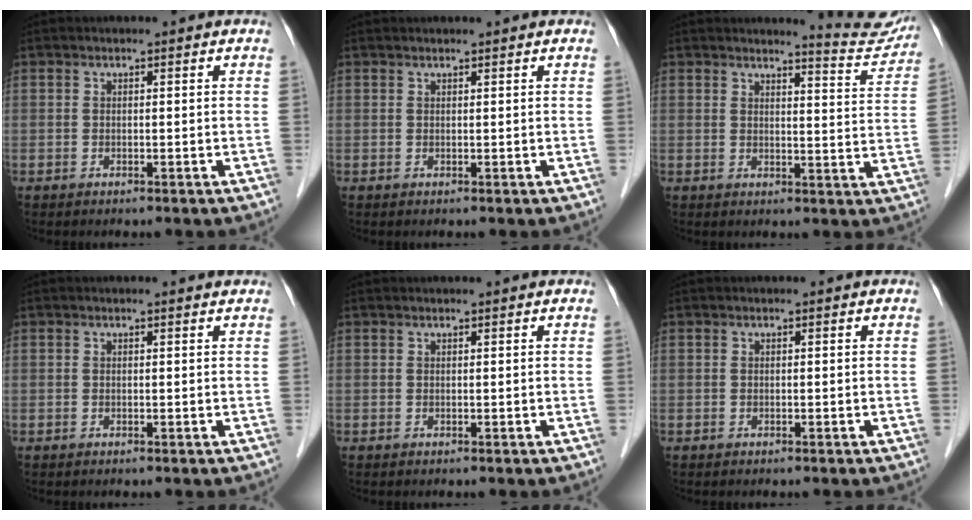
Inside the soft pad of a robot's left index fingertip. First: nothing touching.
{"total": 1.9, "force": [1.8, -0.1, 0.5], "torque": [-0.009, 0.018, 0.029]}
{"total": 7.5, "force": [7.5, 0.2, 0.3], "torque": [-0.004, -0.041, 0.076]}
{"total": 1.3, "force": [1.3, 0.0, 0.3], "torque": [-0.014, 0.003, 0.014]}
{"total": 1.3, "force": [1.3, -0.1, 0.4], "torque": [-0.009, 0.015, 0.022]}
{"total": 0.0}